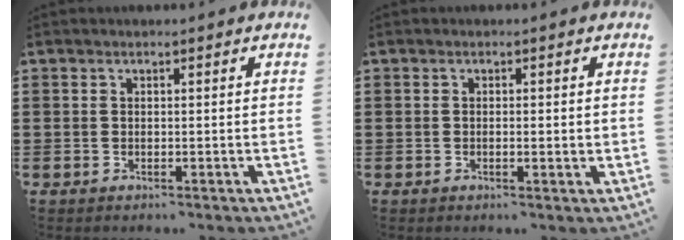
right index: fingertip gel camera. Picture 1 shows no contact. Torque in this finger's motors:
{"motor_torque": [-0.38, 0.63, 0.00, -0.01]}